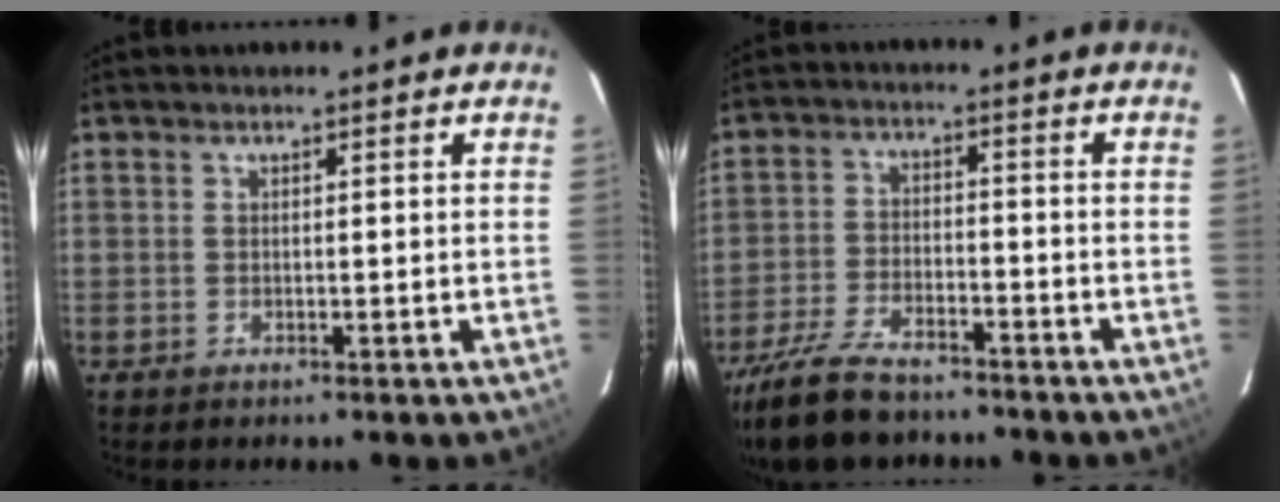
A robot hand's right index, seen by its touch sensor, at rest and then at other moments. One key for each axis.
{"total": 15.1, "fx": -12.0, "fy": 5.8, "fz": 7.1, "tx": -0.172, "ty": -0.015, "tz": -0.217}